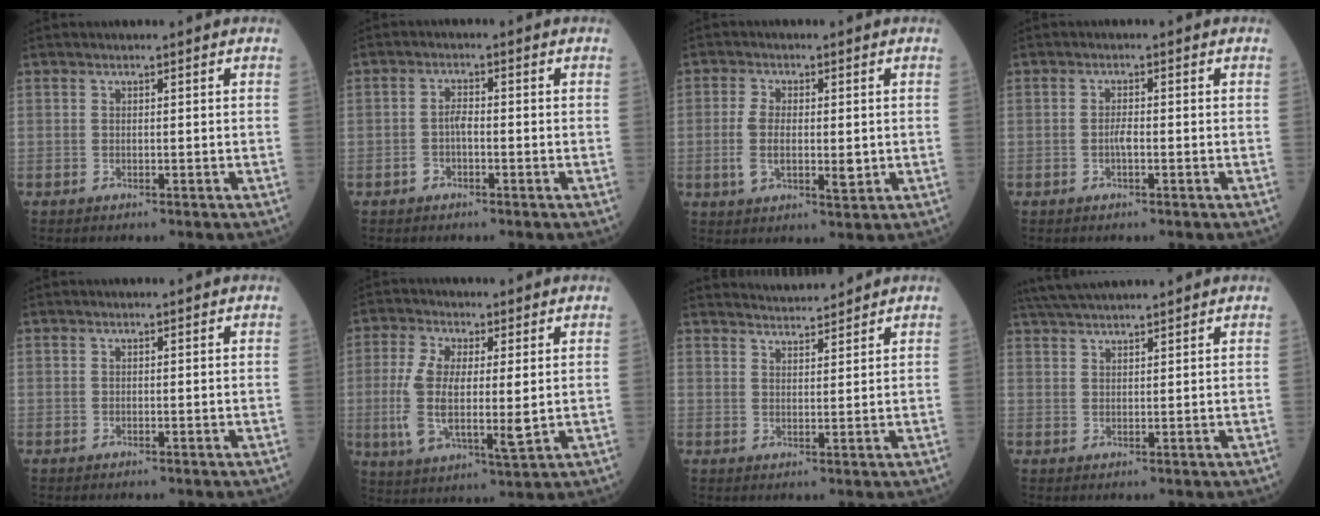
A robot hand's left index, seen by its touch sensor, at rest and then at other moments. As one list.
[{"total": 2.3, "force": [-0.9, 1.0, 1.8], "torque": [-0.039, 0.002, -0.017]}, {"total": 6.7, "force": [-0.6, 3.0, 6.0], "torque": [-0.121, -0.009, -0.010]}, {"total": 1.5, "force": [-0.5, 0.3, 1.4], "torque": [-0.030, -0.001, -0.011]}, {"total": 0.0}, {"total": 11.0, "force": [0.0, 3.5, 10.4], "torque": [-0.228, -0.011, 0.002]}, {"total": 4.3, "force": [4.3, -0.1, 0.2], "torque": [-0.013, 0.013, 0.072]}, {"total": 8.6, "force": [7.8, 0.2, 3.6], "torque": [-0.068, 0.040, 0.131]}]